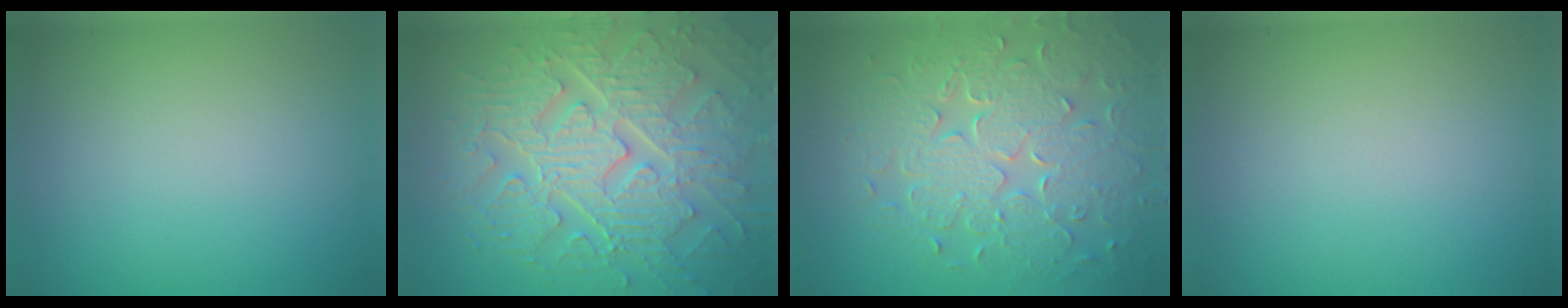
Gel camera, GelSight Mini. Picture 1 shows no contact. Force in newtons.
{"total": 9.6, "press": 7.0, "slide": 6.6}
{"total": 8.1, "press": 5.9, "slide": 5.6}
{"total": 0.0}